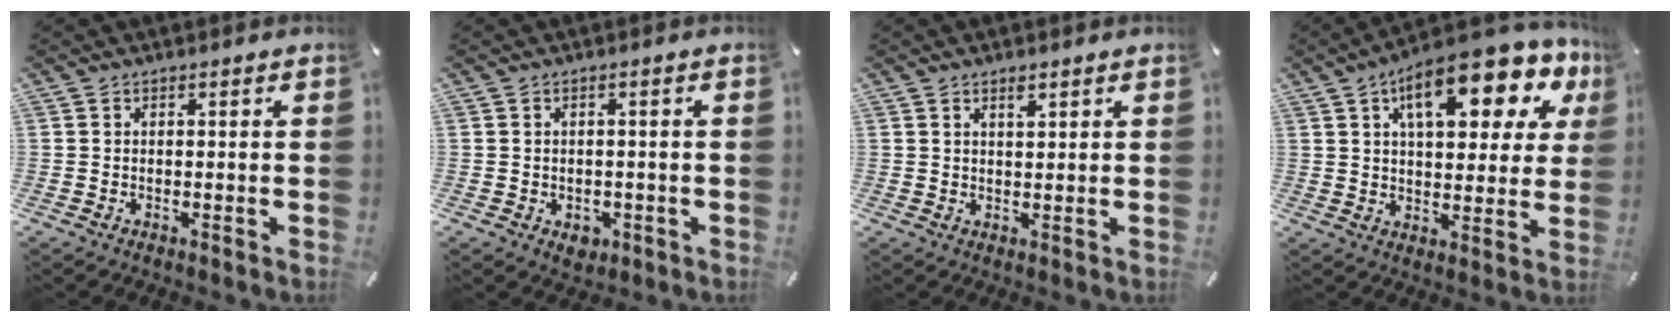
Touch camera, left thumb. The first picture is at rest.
{"total": 2.9, "force": [-1.1, 2.3, 1.3], "torque": [-0.013, 0.001, -0.020]}
{"total": 2.1, "force": [1.4, 0.8, 1.4], "torque": [-0.021, -0.003, 0.022]}
{"total": 18.2, "force": [9.4, 8.1, 13.3], "torque": [-0.192, -0.038, 0.150]}